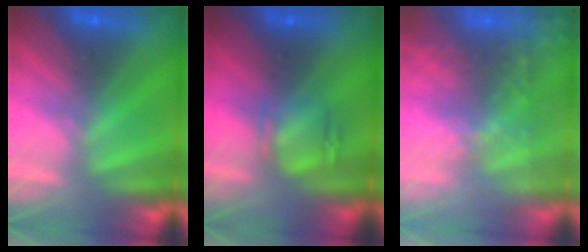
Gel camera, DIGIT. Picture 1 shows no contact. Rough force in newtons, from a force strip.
{"total": 3.1}
{"total": 9.6}